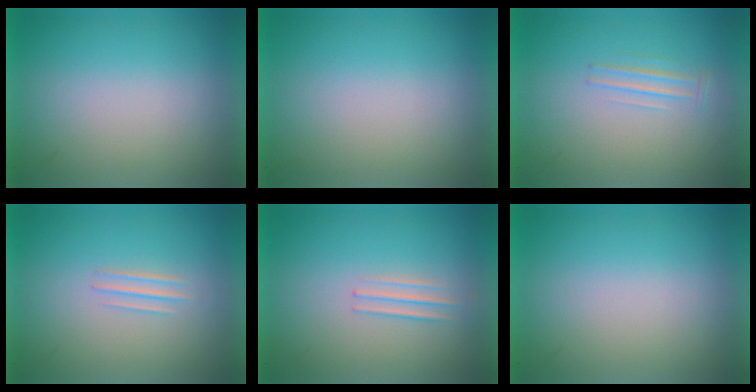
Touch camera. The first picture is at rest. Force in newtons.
{"total": 0.0}
{"total": 1.1}
{"total": 1.0}
{"total": 1.4}
{"total": 0.0}